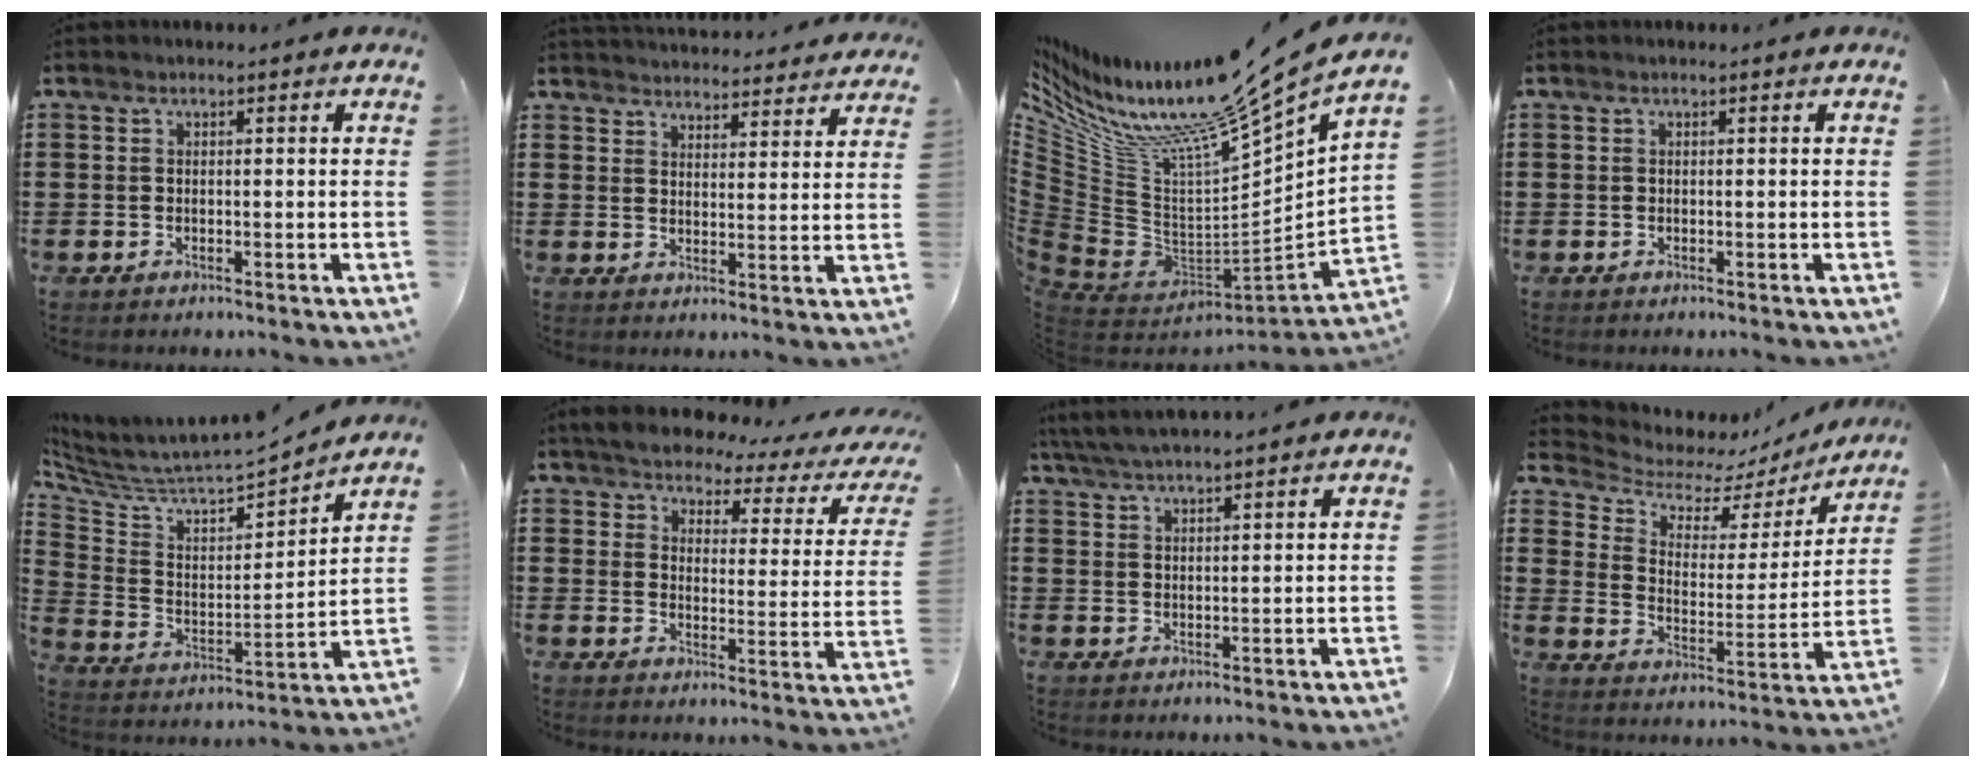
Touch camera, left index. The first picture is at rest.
{"total": 4.1, "force": [4.1, 0.1, 0.2], "torque": [-0.010, -0.026, 0.071]}
{"total": 14.9, "force": [11.6, 0.8, 9.3], "torque": [-0.177, -0.101, 0.171]}
{"total": 0.0}
{"total": 4.6, "force": [4.4, 0.9, 0.8], "torque": [-0.047, -0.052, 0.069]}
{"total": 3.7, "force": [3.5, 0.3, 1.1], "torque": [-0.048, -0.031, 0.054]}
{"total": 3.6, "force": [3.3, -0.5, 1.3], "torque": [-0.035, -0.012, 0.060]}
{"total": 5.4, "force": [4.7, 2.3, 1.3], "torque": [-0.059, -0.033, 0.078]}